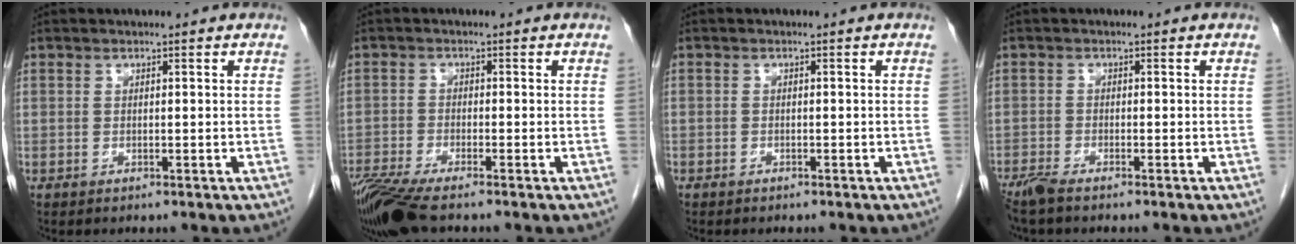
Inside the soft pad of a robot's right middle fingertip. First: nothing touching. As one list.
[{"total": 7.8, "force": [-6.3, 0.4, 4.5], "torque": [-0.087, -0.021, -0.116]}, {"total": 0.9, "force": [-0.7, 0.5, 0.1], "torque": [-0.006, 0.002, -0.011]}, {"total": 2.8, "force": [-2.4, 0.1, 1.5], "torque": [-0.035, -0.008, -0.050]}]